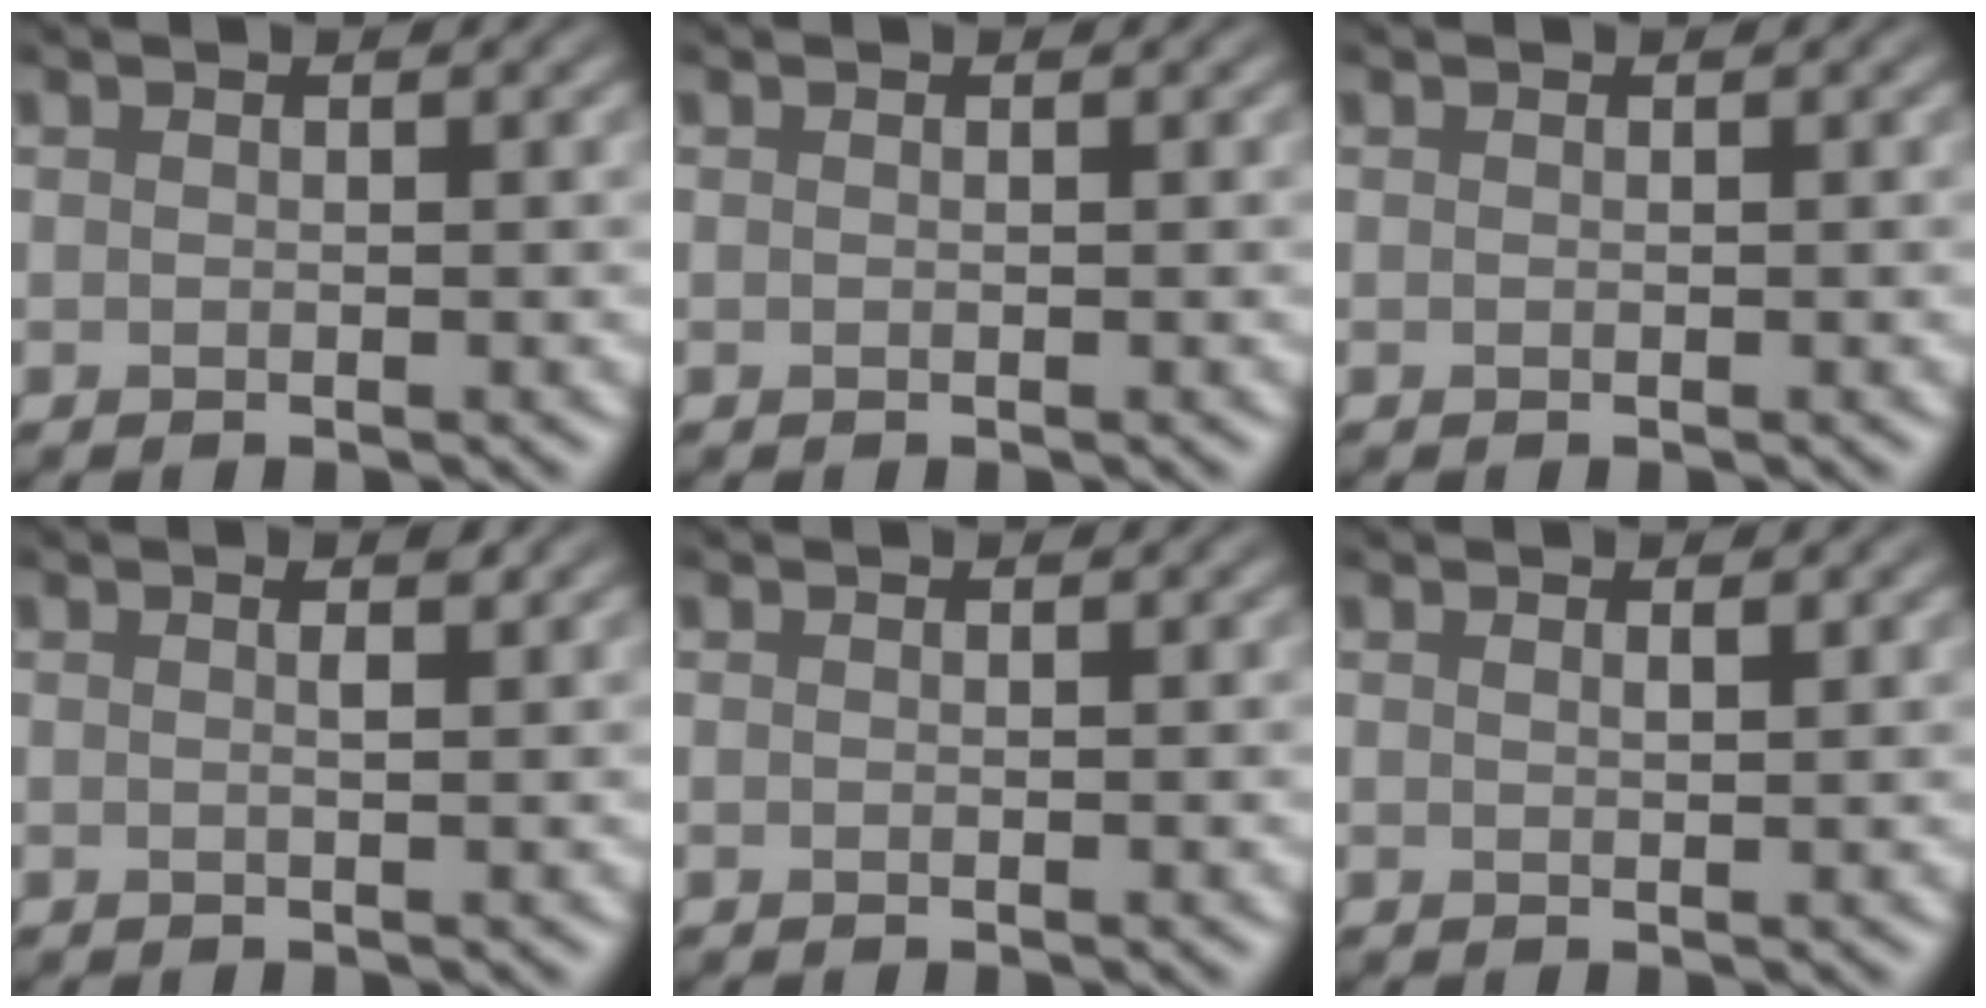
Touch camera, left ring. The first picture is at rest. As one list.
[{"total": 0.0}, {"total": 0.0}, {"total": 1.1, "force": [0.4, 0.1, 1.0], "torque": [-0.015, 0.003, 0.003]}, {"total": 0.0}, {"total": 0.8, "force": [0.5, 0.2, 0.5], "torque": [-0.008, -0.002, 0.009]}]